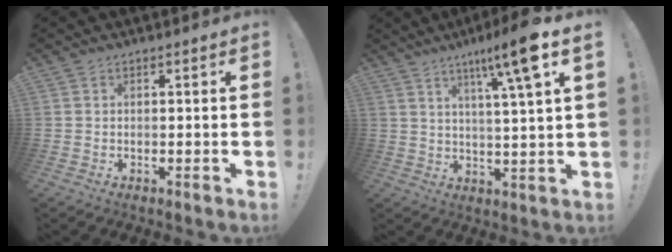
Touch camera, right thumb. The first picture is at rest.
{"total": 12.7, "force": [6.6, 0.2, 10.9], "torque": [-0.177, -0.031, 0.091]}